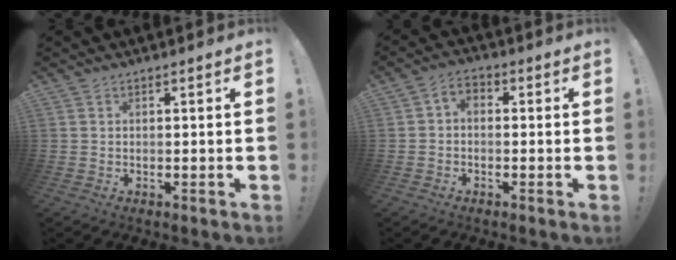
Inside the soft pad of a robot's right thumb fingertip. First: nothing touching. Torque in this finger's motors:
{"motor_torque": [0.03, 0.21, 0.18, -0.19, -0.01]}